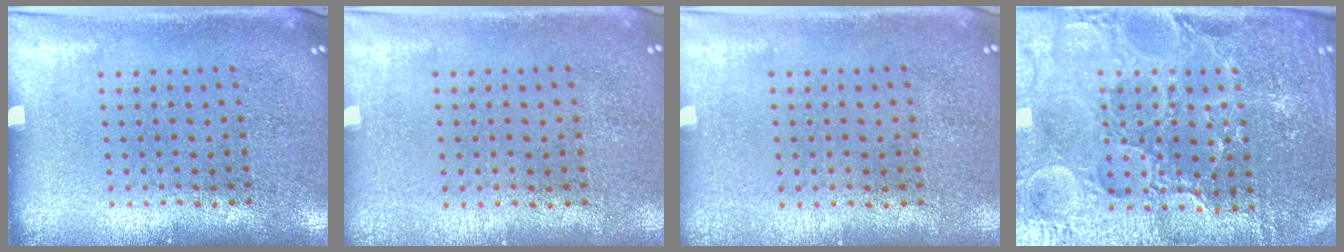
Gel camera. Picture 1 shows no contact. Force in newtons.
{"total": 0.0}
{"total": 0.0}
{"total": 4.6, "press": 4.4, "slide": 1.5}